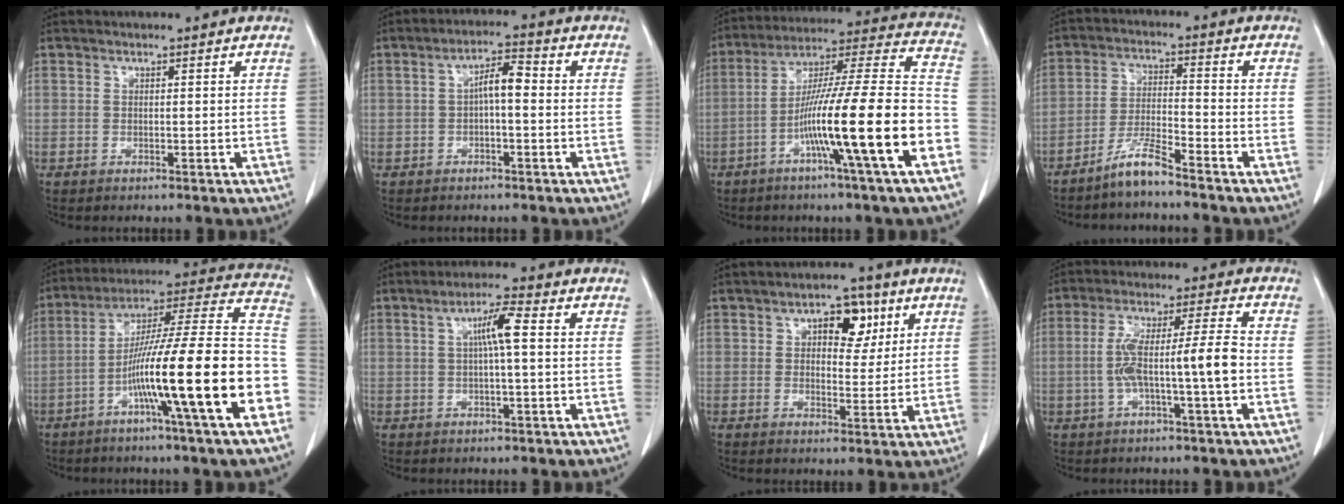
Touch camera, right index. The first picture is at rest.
{"total": 4.3, "force": [-0.1, 1.2, 4.2], "torque": [-0.071, 0.018, -0.004]}
{"total": 20.6, "force": [-7.8, -0.6, 19.1], "torque": [-0.289, -0.003, -0.137]}
{"total": 5.6, "force": [-4.7, -0.1, 3.1], "torque": [-0.065, -0.012, -0.096]}
{"total": 23.2, "force": [-7.7, -0.3, 21.9], "torque": [-0.285, 0.000, -0.135]}
{"total": 5.0, "force": [0.9, 0.3, 4.9], "torque": [-0.088, 0.013, 0.014]}
{"total": 6.5, "force": [2.7, 3.5, 4.7], "torque": [-0.061, 0.014, 0.039]}
{"total": 9.1, "force": [-1.7, 0.0, 9.0], "torque": [-0.172, 0.022, -0.030]}